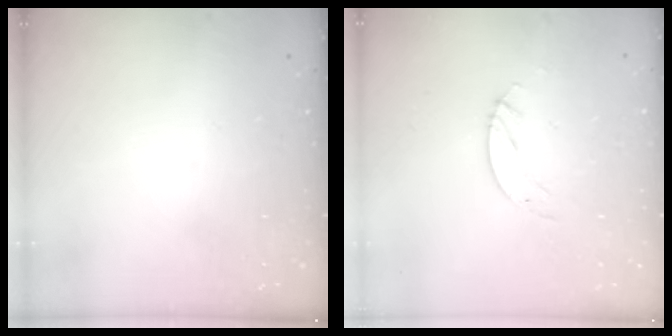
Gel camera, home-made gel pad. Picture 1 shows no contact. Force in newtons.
{"total": 3.1, "press": 3.1, "slide": 0.3}